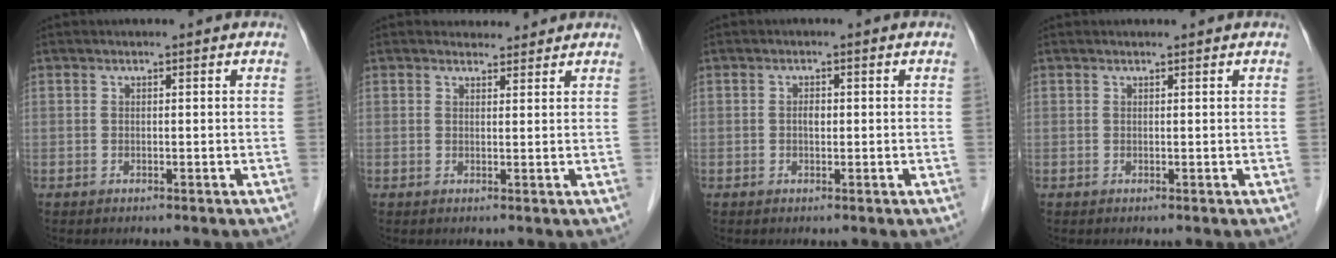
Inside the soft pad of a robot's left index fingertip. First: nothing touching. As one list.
[{"total": 1.6, "force": [1.4, 0.8, -0.2], "torque": [0.003, 0.000, 0.015]}, {"total": 1.4, "force": [-1.1, 0.5, 0.7], "torque": [-0.012, -0.004, -0.020]}, {"total": 0.0}]